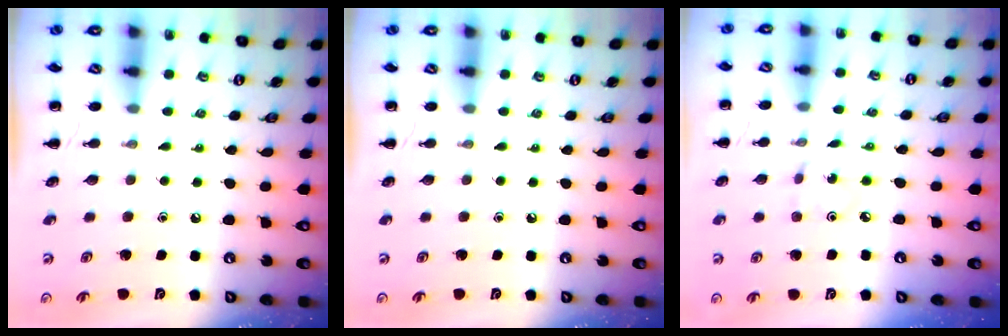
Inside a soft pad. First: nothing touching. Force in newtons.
{"total": 0.0}
{"total": 1.0, "press": 1.0, "slide": 0.3}